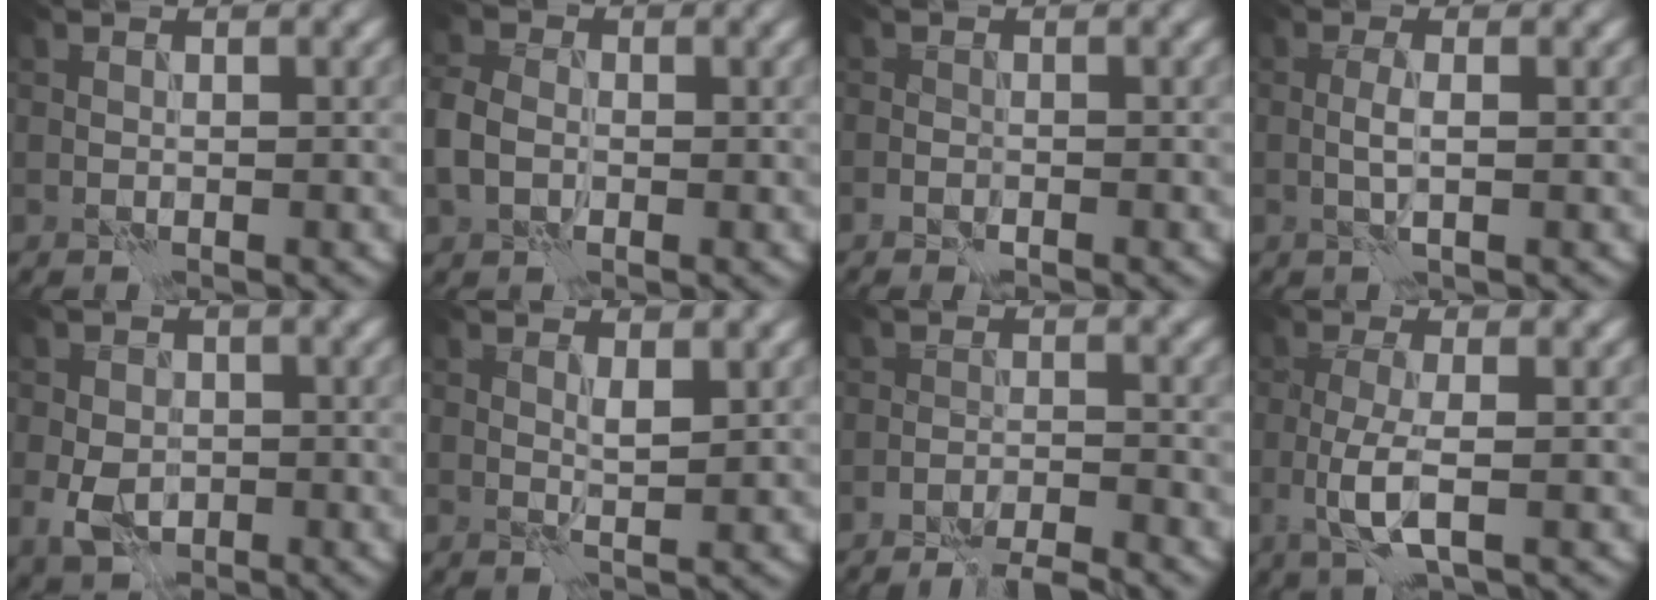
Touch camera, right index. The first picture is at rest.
{"total": 3.4, "force": [-0.6, 2.6, 2.1], "torque": [-0.052, 0.003, -0.021]}
{"total": 1.1, "force": [-0.8, 0.4, 0.6], "torque": [-0.012, 0.000, -0.017]}
{"total": 1.6, "force": [-0.1, 0.3, 1.6], "torque": [-0.035, 0.003, -0.005]}
{"total": 4.2, "force": [-1.1, 3.1, 2.6], "torque": [-0.054, -0.008, -0.025]}
{"total": 1.1, "force": [0.6, 0.2, 1.0], "torque": [-0.020, -0.004, 0.009]}
{"total": 5.7, "force": [-5.3, 0.8, 2.0], "torque": [-0.027, 0.004, -0.076]}
{"total": 3.8, "force": [-0.9, 0.9, 3.5], "torque": [-0.076, -0.002, -0.023]}